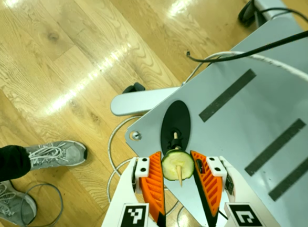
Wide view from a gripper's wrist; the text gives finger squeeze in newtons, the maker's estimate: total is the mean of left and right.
{"total": 7.5, "left": 7.1, "right": 7.8}